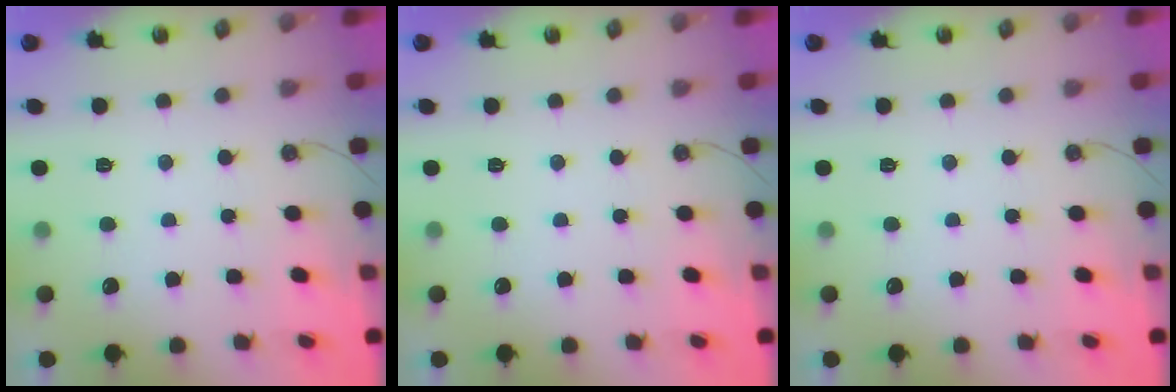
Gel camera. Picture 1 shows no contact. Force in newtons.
{"total": 0.0}
{"total": 0.0}